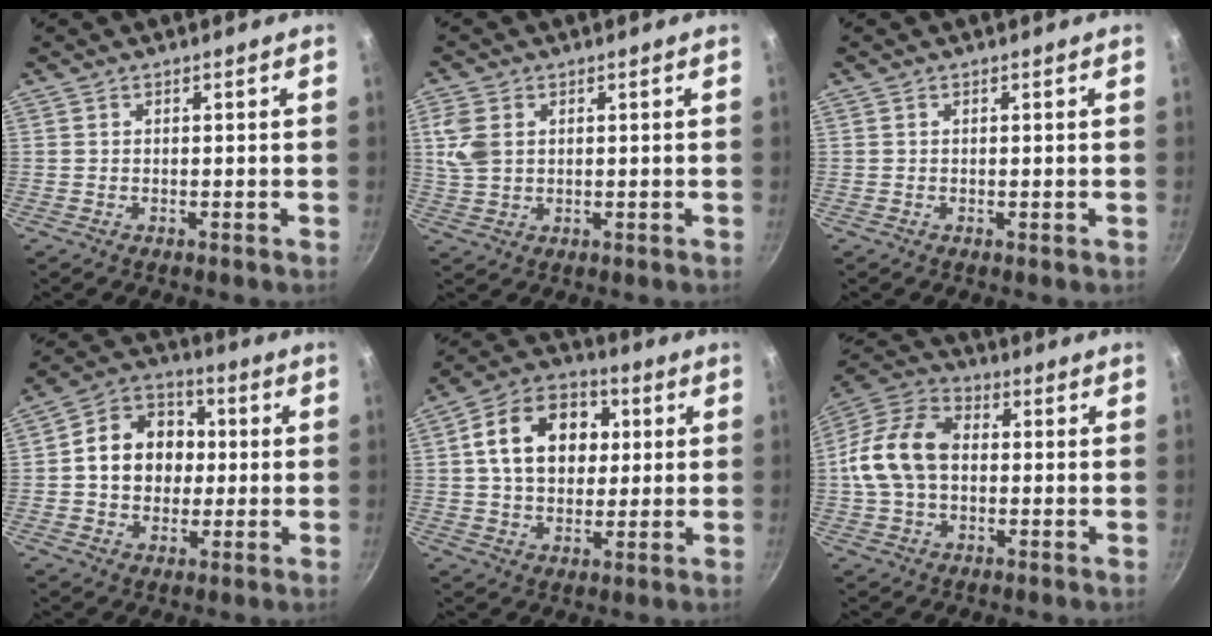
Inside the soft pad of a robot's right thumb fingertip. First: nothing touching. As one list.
[{"total": 5.9, "force": [1.5, 4.2, 3.8], "torque": [-0.076, 0.000, 0.032]}, {"total": 0.0}, {"total": 13.2, "force": [0.6, 10.8, 7.7], "torque": [-0.091, 0.025, -0.006]}, {"total": 15.9, "force": [3.1, 11.7, 10.4], "torque": [-0.141, 0.020, 0.038]}, {"total": 13.8, "force": [0.0, 9.7, 9.9], "torque": [-0.165, 0.032, -0.016]}]